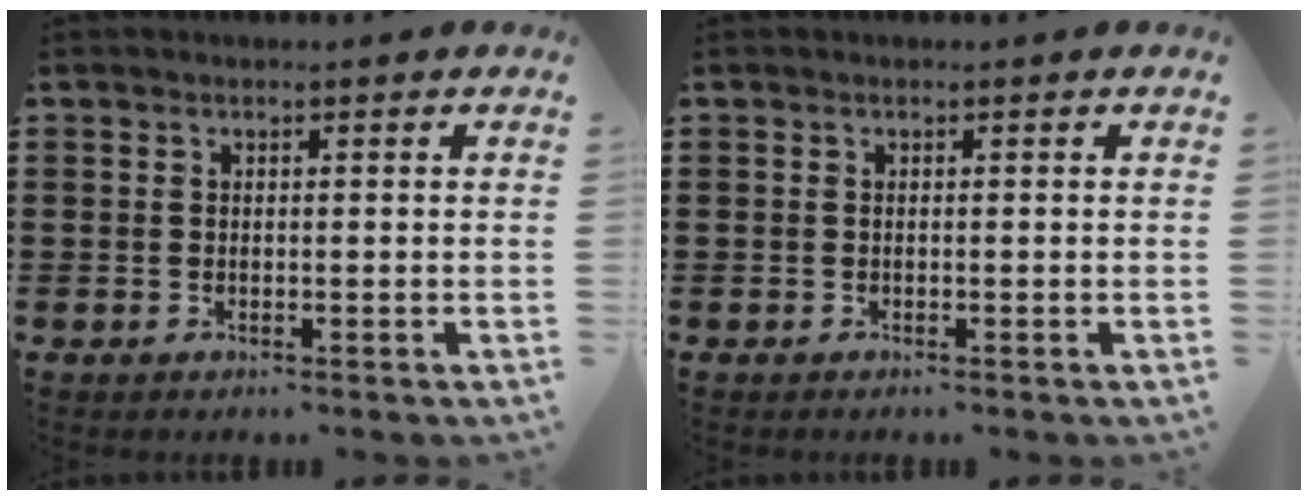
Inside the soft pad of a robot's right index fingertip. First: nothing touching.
{"total": 0.0}